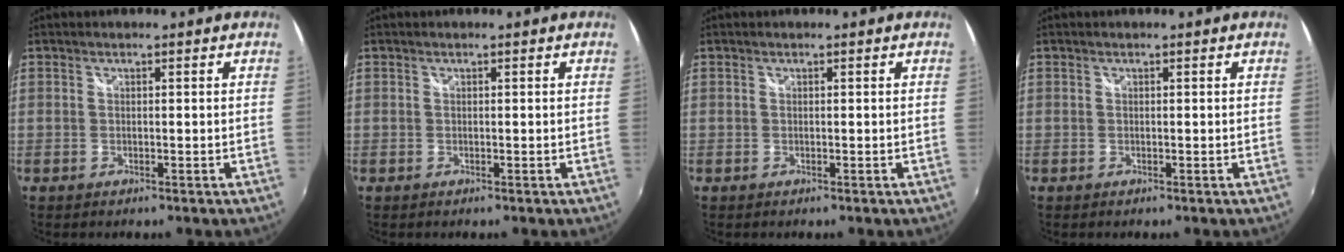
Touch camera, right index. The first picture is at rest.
{"total": 0.0}
{"total": 0.0}
{"total": 0.0}